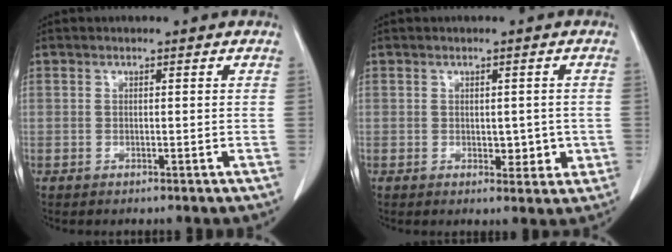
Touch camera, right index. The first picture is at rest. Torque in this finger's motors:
{"motor_torque": [-0.03, -0.01, -0.02, 0.00]}